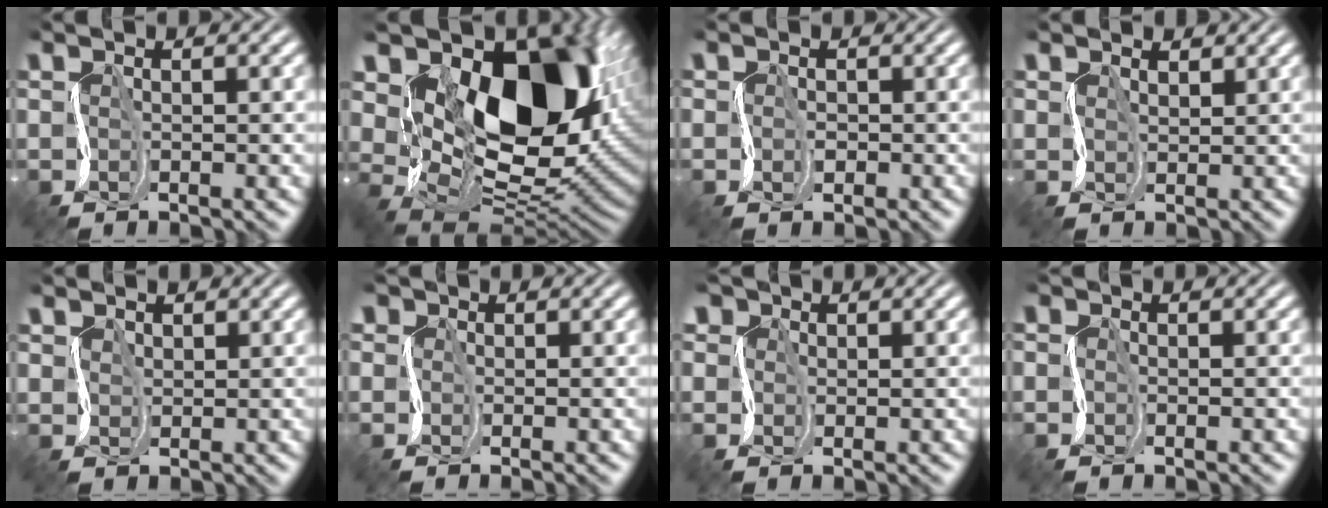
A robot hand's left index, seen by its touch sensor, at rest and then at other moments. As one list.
[{"total": 15.5, "force": [5.5, 10.0, 10.5], "torque": [-0.143, 0.005, 0.097]}, {"total": 1.4, "force": [-0.1, 1.3, 0.1], "torque": [0.003, 0.007, -0.008]}, {"total": 2.5, "force": [1.8, 1.7, 0.4], "torque": [-0.025, 0.009, 0.019]}, {"total": 2.5, "force": [1.7, 1.8, 0.1], "torque": [-0.015, 0.015, 0.015]}, {"total": 6.0, "force": [0.4, 4.8, 3.6], "torque": [-0.031, 0.016, -0.038]}, {"total": 7.3, "force": [2.4, 5.8, 3.6], "torque": [-0.049, 0.032, -0.006]}, {"total": 2.3, "force": [-0.5, 1.8, 1.4], "torque": [-0.004, 0.014, -0.028]}]